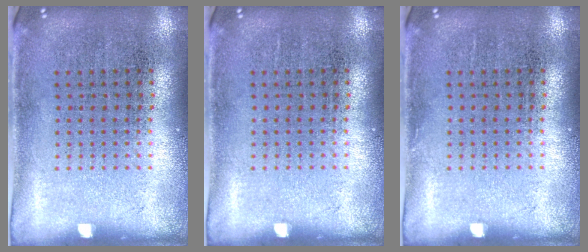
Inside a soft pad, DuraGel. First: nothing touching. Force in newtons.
{"total": 0.0}
{"total": 0.0}